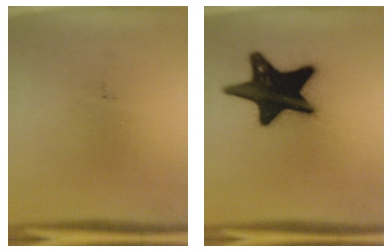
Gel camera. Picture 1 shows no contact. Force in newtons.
{"total": 19.9}